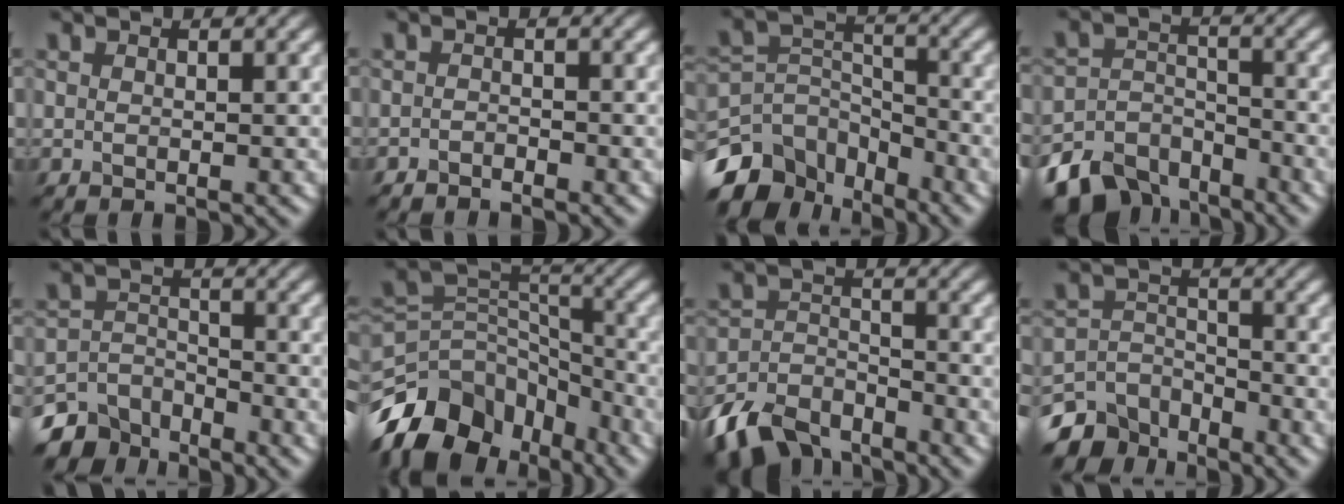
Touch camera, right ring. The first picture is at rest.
{"total": 1.0, "force": [-0.9, 0.2, 0.3], "torque": [-0.003, 0.001, -0.018]}
{"total": 9.2, "force": [-6.2, 5.4, 4.0], "torque": [-0.082, -0.005, -0.128]}
{"total": 8.3, "force": [-6.7, 4.4, 2.3], "torque": [-0.028, -0.009, -0.117]}
{"total": 5.6, "force": [-4.8, 2.7, 1.3], "torque": [-0.015, -0.008, -0.092]}
{"total": 11.8, "force": [-7.7, 7.3, 5.1], "torque": [-0.102, 0.023, -0.138]}
{"total": 8.1, "force": [-6.6, 3.8, 2.9], "torque": [-0.055, -0.007, -0.134]}
{"total": 6.1, "force": [-5.0, 3.1, 1.7], "torque": [-0.024, -0.007, -0.099]}